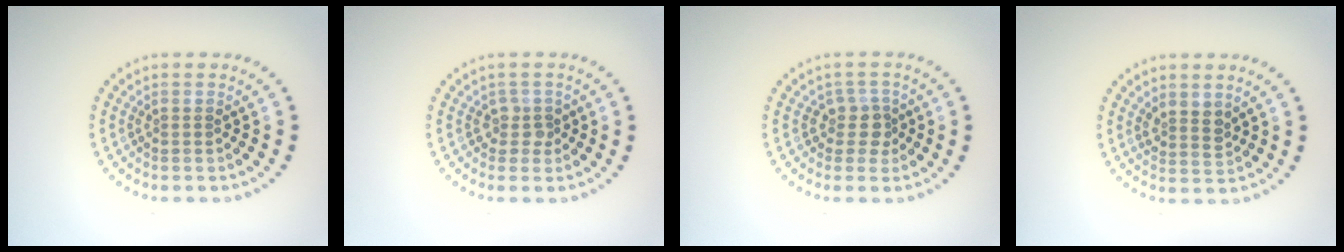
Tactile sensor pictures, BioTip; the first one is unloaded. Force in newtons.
{"total": 1.3, "press": 1.1, "slide": 0.7}
{"total": 2.0, "press": 1.6, "slide": 1.3}
{"total": 1.9, "press": 1.5, "slide": 1.0}